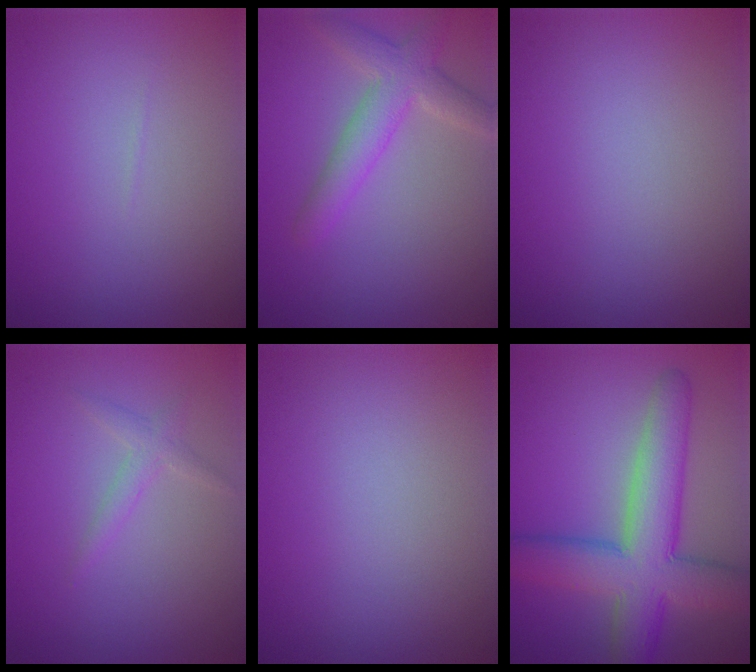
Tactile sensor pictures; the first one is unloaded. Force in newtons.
{"total": 3.7, "press": 3.7, "slide": 0.3}
{"total": 0.0}
{"total": 1.3, "press": 1.3, "slide": 0.0}
{"total": 0.0}
{"total": 8.7, "press": 8.7, "slide": 0.5}